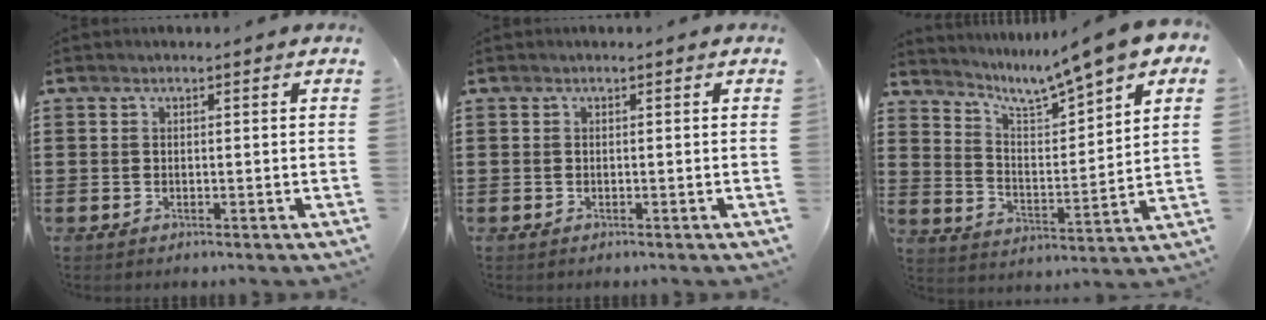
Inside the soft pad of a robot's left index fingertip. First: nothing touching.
{"total": 0.0}
{"total": 8.0, "force": [7.2, -0.4, 3.5], "torque": [-0.088, -0.046, 0.115]}